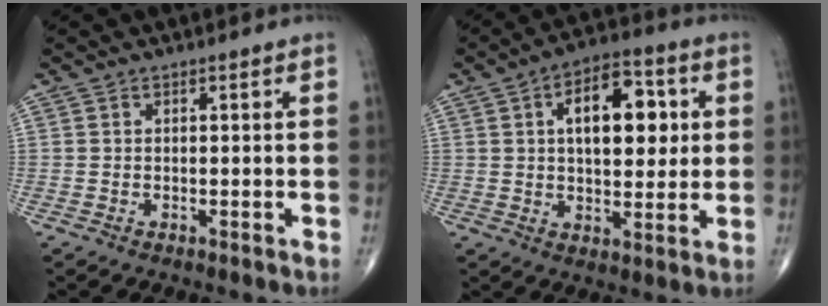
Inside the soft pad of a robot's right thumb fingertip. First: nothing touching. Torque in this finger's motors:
{"motor_torque": [0.62, 2.95, 1.40, 0.35, 0.09]}